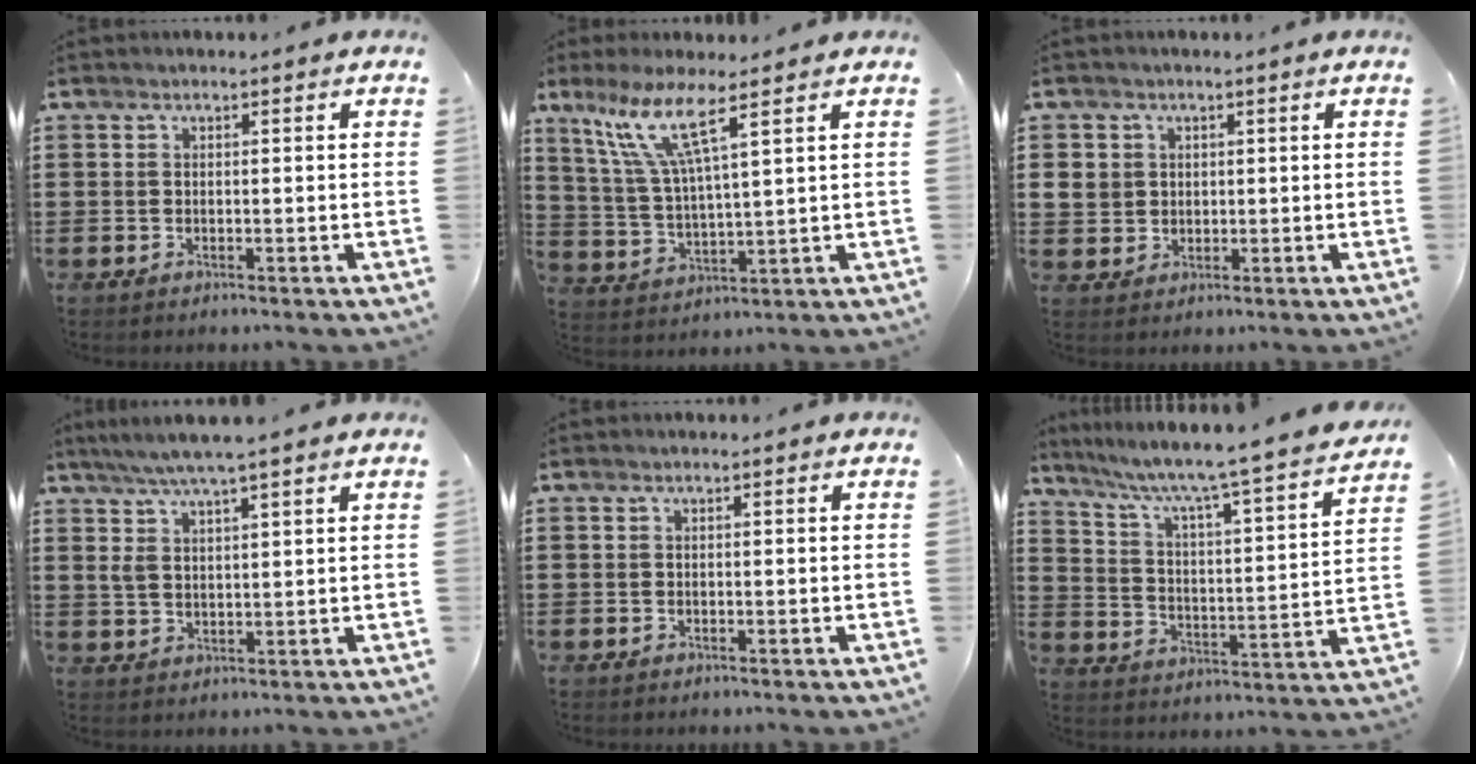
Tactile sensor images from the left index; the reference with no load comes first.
{"total": 10.2, "force": [6.4, 1.3, 7.9], "torque": [-0.179, -0.015, 0.112]}
{"total": 3.2, "force": [0.8, 2.9, 0.8], "torque": [-0.037, 0.007, 0.011]}
{"total": 5.4, "force": [3.7, 0.7, 3.8], "torque": [-0.083, -0.003, 0.066]}
{"total": 0.0}
{"total": 5.2, "force": [4.3, -0.5, 3.0], "torque": [-0.079, -0.050, 0.058]}